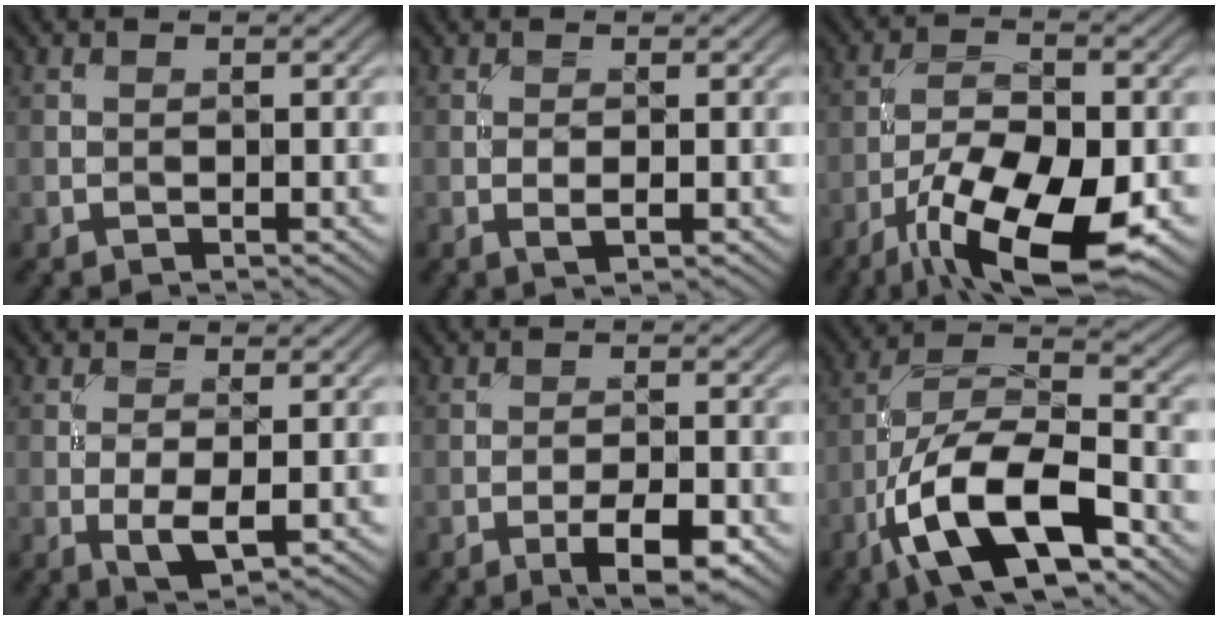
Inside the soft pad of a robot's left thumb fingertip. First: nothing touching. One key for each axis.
{"total": 1.5, "fx": -0.1, "fy": 0.4, "fz": 1.4, "tx": -0.032, "ty": -0.002, "tz": -0.004}
{"total": 13.6, "fx": -7.2, "fy": 5.0, "fz": 10.4, "tx": -0.198, "ty": -0.015, "tz": -0.132}
{"total": 3.4, "fx": -0.5, "fy": 1.2, "fz": 3.1, "tx": -0.068, "ty": -0.006, "tz": -0.009}
{"total": 5.2, "fx": -2.7, "fy": 1.4, "fz": 4.1, "tx": -0.070, "ty": 0.005, "tz": -0.040}
{"total": 15.0, "fx": -7.2, "fy": 6.2, "fz": 11.6, "tx": -0.217, "ty": -0.008, "tz": -0.144}